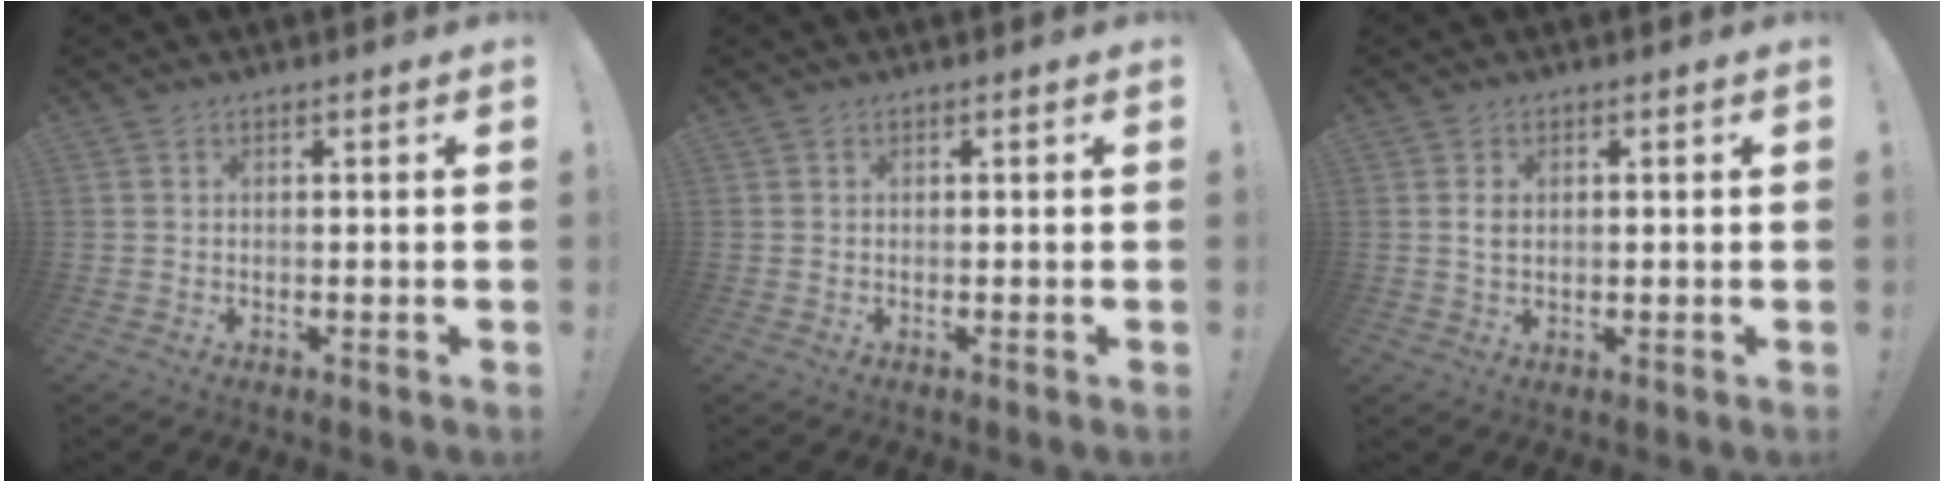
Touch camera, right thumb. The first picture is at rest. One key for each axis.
{"total": 0.0}
{"total": 2.1, "fx": 0.5, "fy": 1.2, "fz": 1.7, "tx": -0.032, "ty": 0.002, "tz": 0.009}